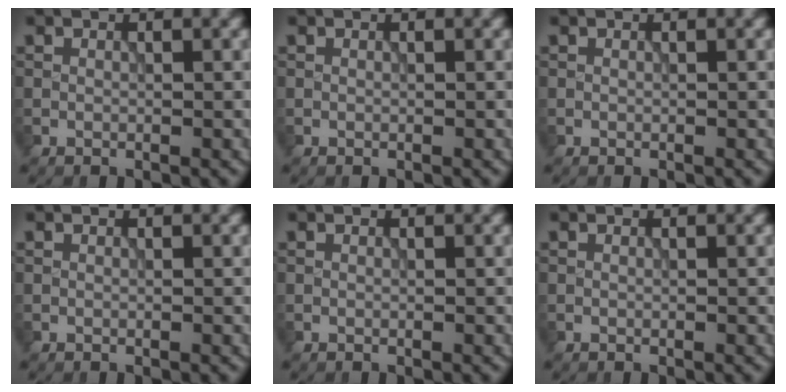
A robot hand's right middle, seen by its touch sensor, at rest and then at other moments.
{"total": 0.0}
{"total": 0.0}
{"total": 0.0}
{"total": 0.0}
{"total": 0.0}